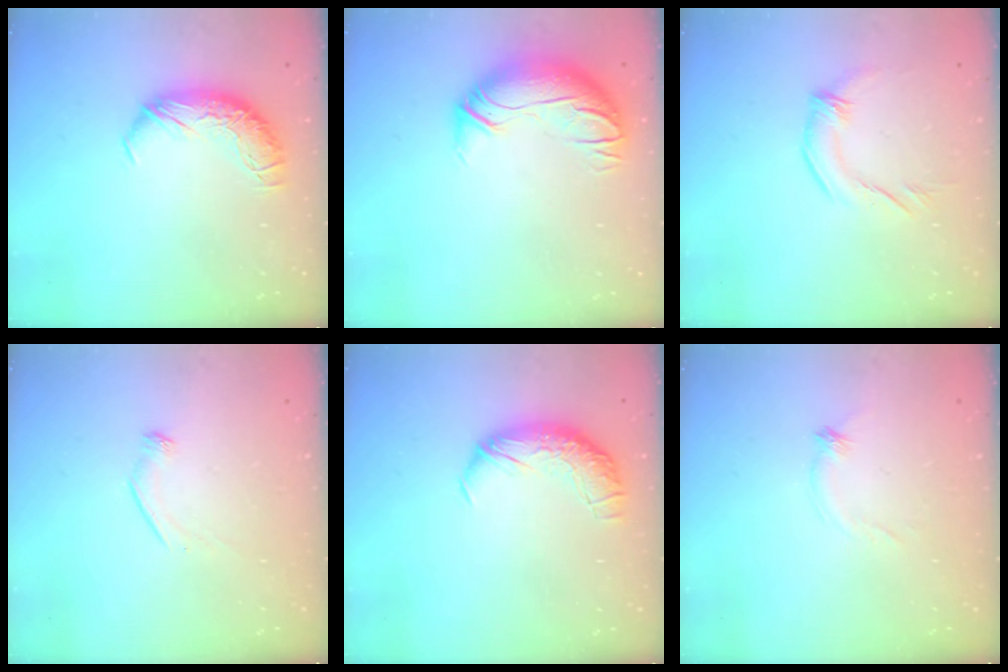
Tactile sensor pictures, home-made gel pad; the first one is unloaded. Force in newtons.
{"total": 3.0, "press": 0.4, "slide": 2.9}
{"total": 1.5, "press": 1.2, "slide": 0.8}
{"total": 6.9, "press": 6.9, "slide": 0.9}
{"total": 2.3, "press": 0.9, "slide": 2.1}
{"total": 7.7, "press": 7.7, "slide": 0.7}